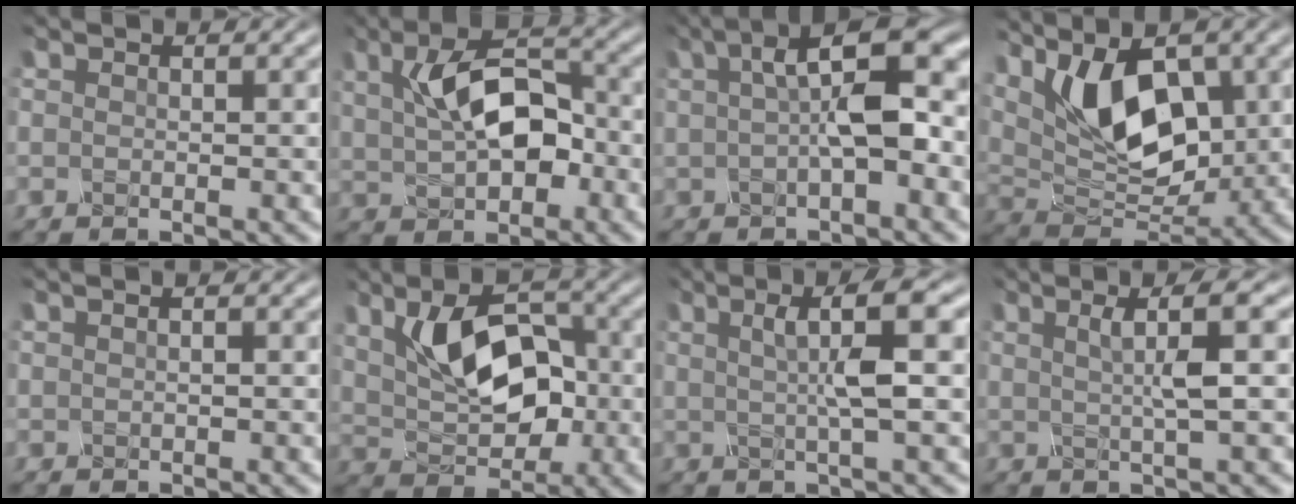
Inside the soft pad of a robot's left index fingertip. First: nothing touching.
{"total": 6.5, "force": [0.0, 3.7, 5.3], "torque": [-0.090, 0.015, -0.003]}
{"total": 6.8, "force": [0.6, 2.3, 6.4], "torque": [-0.103, 0.018, 0.003]}
{"total": 8.9, "force": [2.3, 4.7, 7.2], "torque": [-0.118, -0.005, 0.034]}
{"total": 0.6, "force": [0.2, 0.3, 0.5], "torque": [-0.001, -0.002, 0.001]}
{"total": 6.9, "force": [0.8, 4.2, 5.4], "torque": [-0.088, 0.003, 0.009]}
{"total": 5.1, "force": [0.8, 1.0, 5.0], "torque": [-0.068, 0.010, 0.010]}
{"total": 3.6, "force": [0.7, 0.6, 3.5], "torque": [-0.046, 0.008, 0.009]}